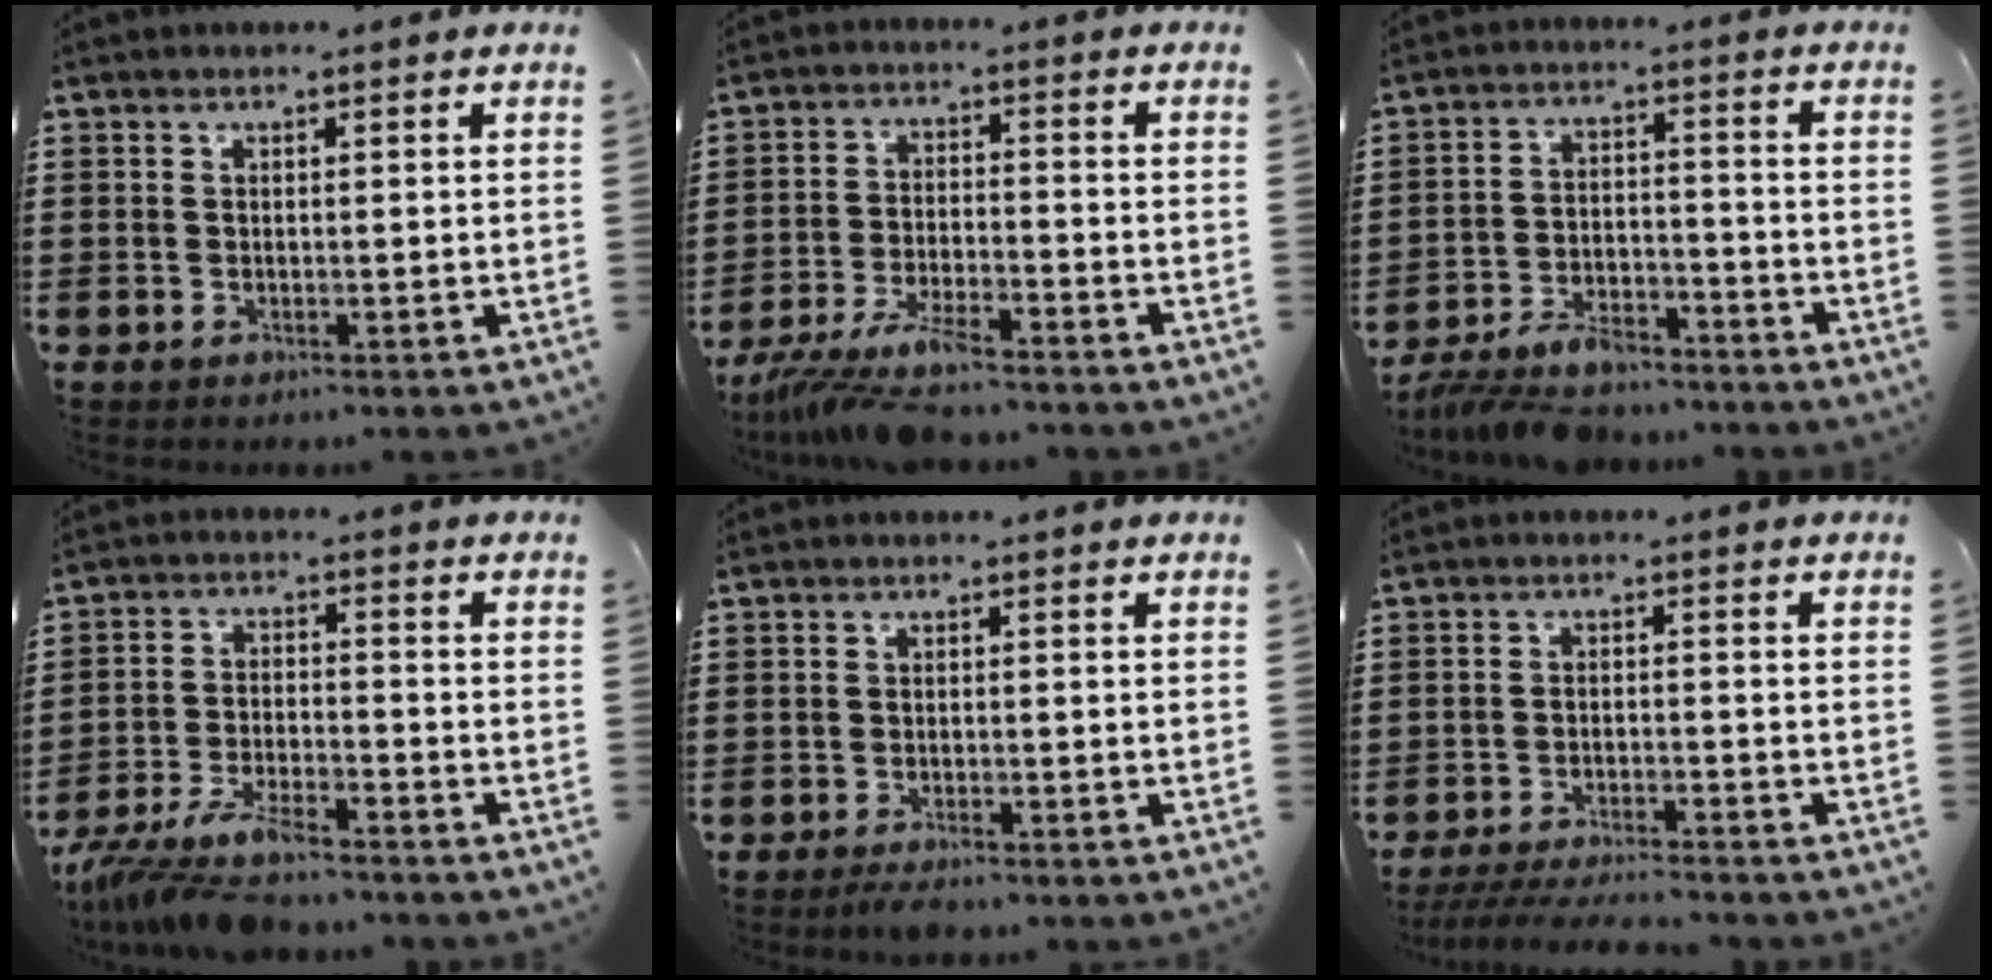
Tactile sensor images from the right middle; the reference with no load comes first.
{"total": 7.4, "force": [-6.5, 0.6, 3.6], "torque": [-0.087, -0.012, -0.128]}
{"total": 6.7, "force": [-6.3, 1.3, 1.9], "torque": [-0.040, 0.007, -0.123]}
{"total": 7.7, "force": [-6.9, 0.9, 3.2], "torque": [-0.078, -0.005, -0.137]}
{"total": 1.4, "force": [-1.2, 0.1, 0.6], "torque": [-0.014, -0.004, -0.022]}
{"total": 4.6, "force": [-4.4, 0.2, 1.3], "torque": [-0.028, -0.006, -0.088]}